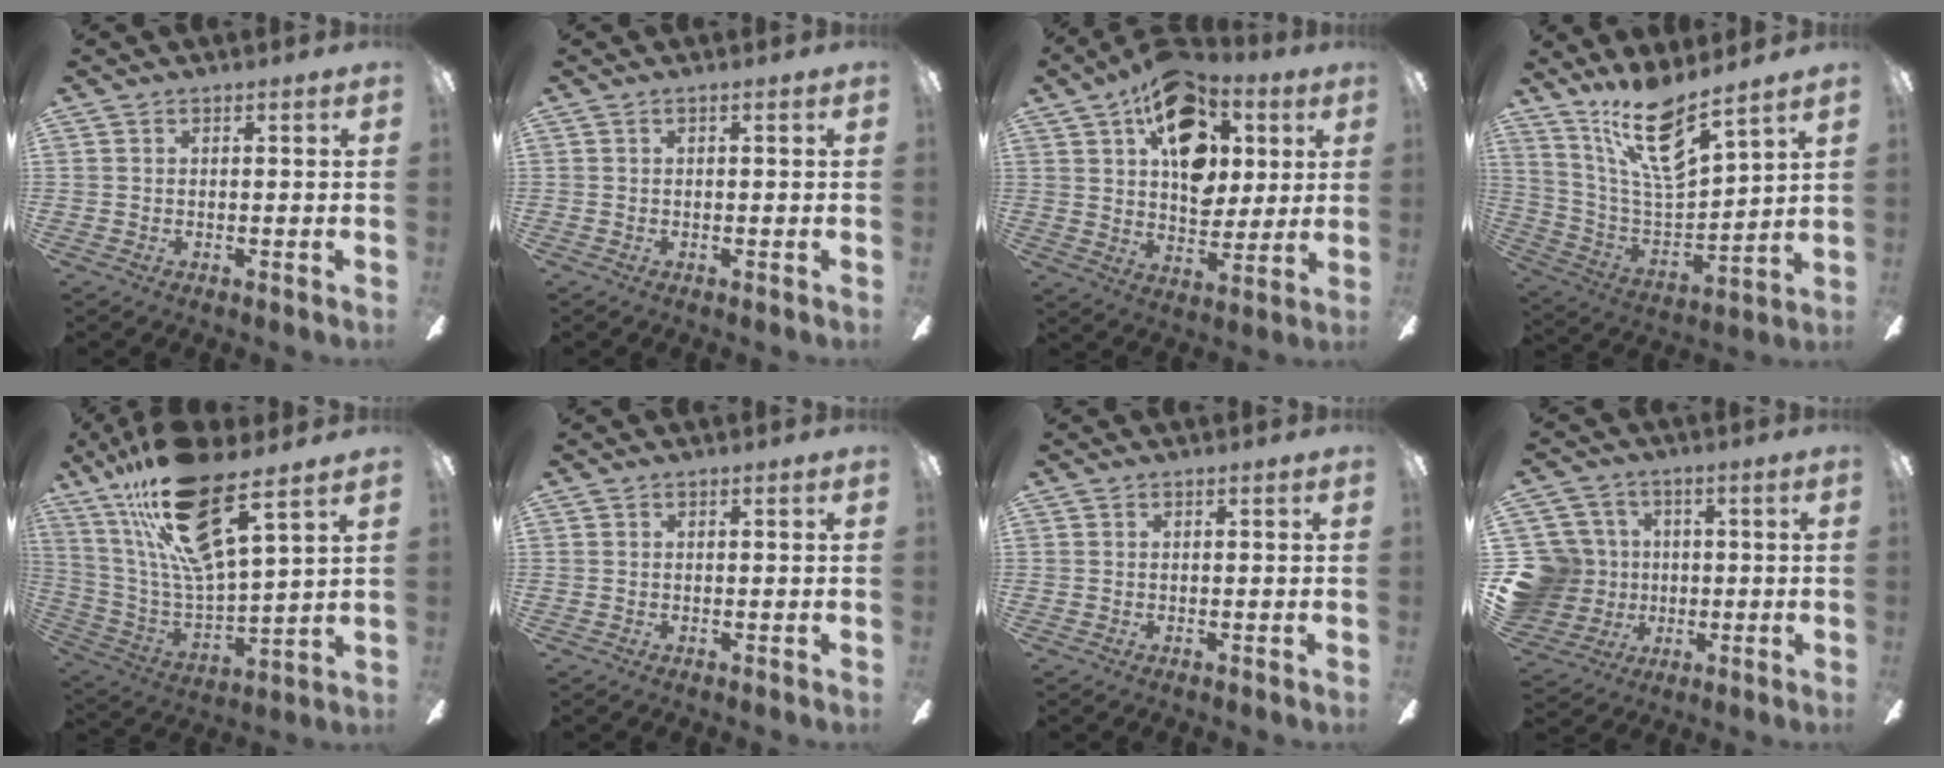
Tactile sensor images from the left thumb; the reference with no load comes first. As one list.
[{"total": 0.0}, {"total": 18.9, "force": [8.7, 12.5, 11.2], "torque": [-0.160, -0.032, 0.156]}, {"total": 16.2, "force": [11.9, 4.5, 10.1], "torque": [-0.202, -0.083, 0.207]}, {"total": 23.0, "force": [15.3, 6.1, 16.1], "torque": [-0.329, -0.076, 0.256]}, {"total": 0.0}, {"total": 0.0}, {"total": 15.0, "force": [-0.4, 14.1, 5.0], "torque": [-0.151, 0.008, 0.013]}]